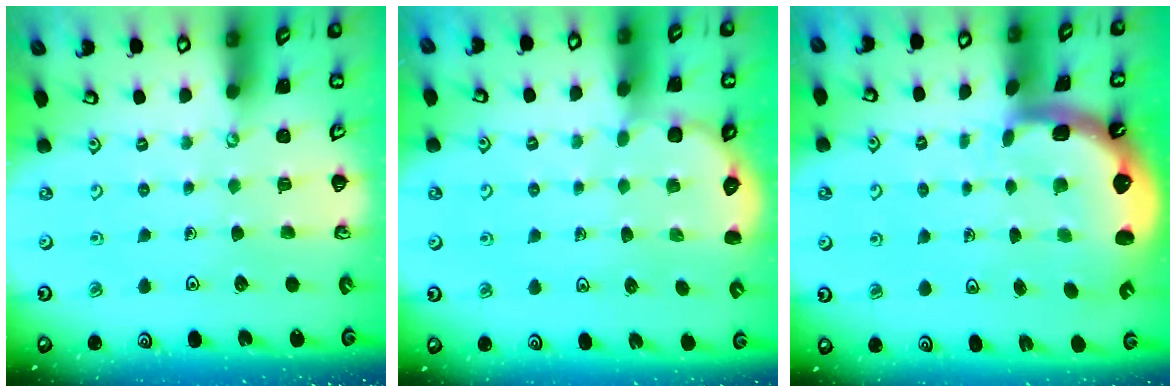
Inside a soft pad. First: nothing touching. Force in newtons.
{"total": 2.2, "press": 2.2, "slide": 0.3}
{"total": 3.4, "press": 2.6, "slide": 2.3}